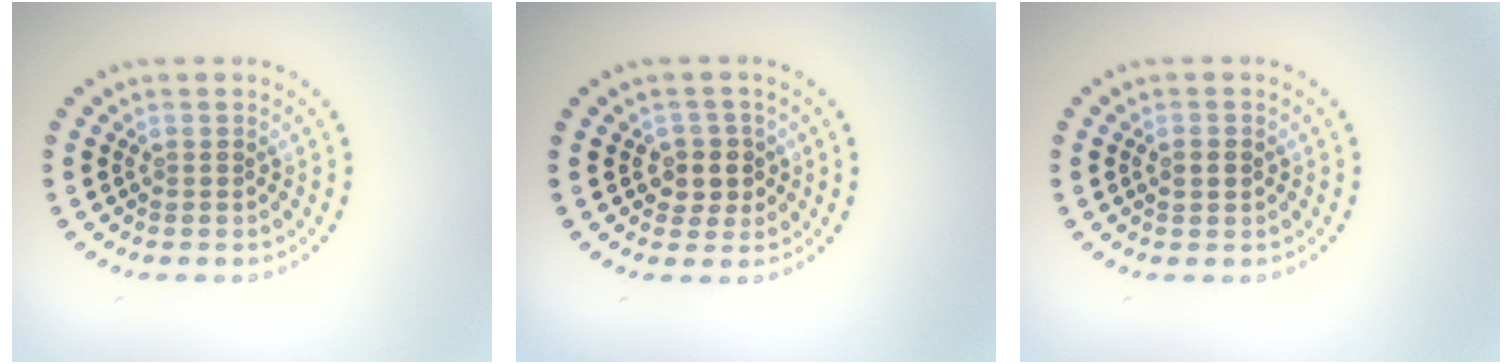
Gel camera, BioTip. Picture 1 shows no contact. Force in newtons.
{"total": 2.3, "press": 2.1, "slide": 0.9}
{"total": 1.8, "press": 1.8, "slide": 0.2}